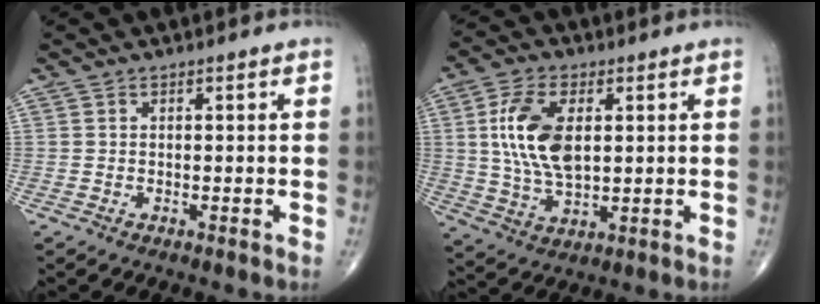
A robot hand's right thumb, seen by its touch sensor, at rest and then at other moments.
{"total": 12.6, "force": [2.4, 6.7, 10.5], "torque": [-0.203, -0.006, 0.048]}